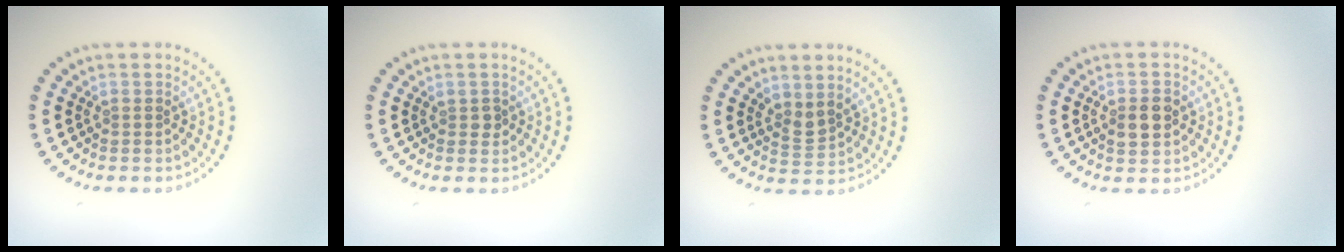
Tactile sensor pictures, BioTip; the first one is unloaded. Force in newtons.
{"total": 0.9, "press": 0.9, "slide": 0.2}
{"total": 1.9, "press": 1.4, "slide": 1.3}
{"total": 2.8, "press": 2.8, "slide": 0.1}